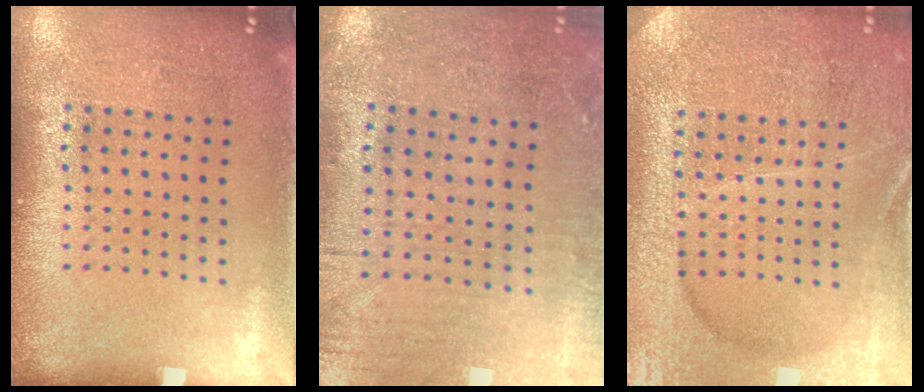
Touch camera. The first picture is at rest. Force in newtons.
{"total": 0.6, "press": 0.4, "slide": 0.4}
{"total": 4.1, "press": 3.9, "slide": 1.3}